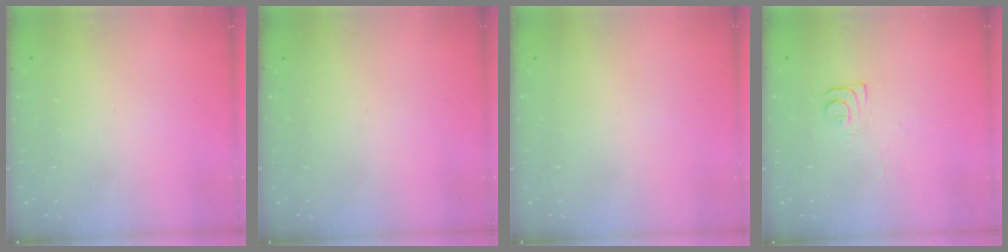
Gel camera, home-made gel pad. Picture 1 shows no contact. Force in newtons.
{"total": 0.0}
{"total": 1.8, "press": 1.8, "slide": 0.1}
{"total": 5.9, "press": 5.9, "slide": 0.8}